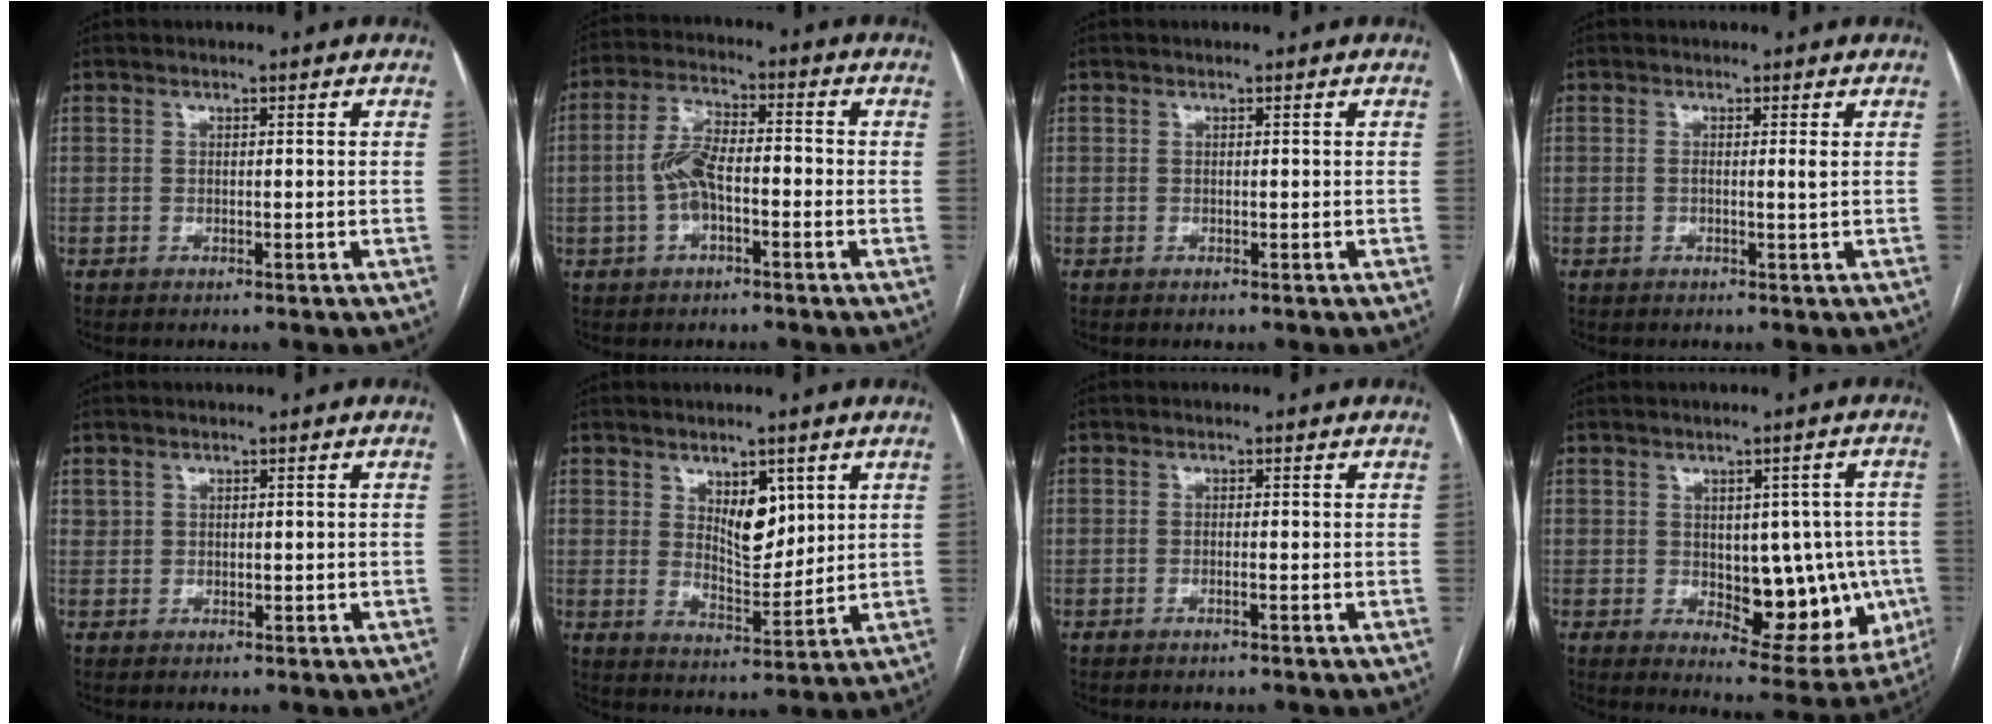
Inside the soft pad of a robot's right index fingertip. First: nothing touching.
{"total": 7.0, "force": [-1.5, 3.0, 6.2], "torque": [-0.134, 0.023, -0.029]}
{"total": 0.0}
{"total": 1.2, "force": [0.1, -0.2, 1.1], "torque": [-0.021, -0.001, 0.001]}
{"total": 0.9, "force": [0.6, 0.6, 0.4], "torque": [-0.007, 0.003, 0.016]}
{"total": 6.8, "force": [3.0, 3.1, 5.2], "torque": [-0.088, -0.006, 0.059]}
{"total": 0.7, "force": [-0.4, 0.0, 0.6], "torque": [-0.015, 0.000, -0.005]}
{"total": 12.8, "force": [-1.3, 6.3, 11.0], "torque": [-0.119, 0.009, 0.006]}